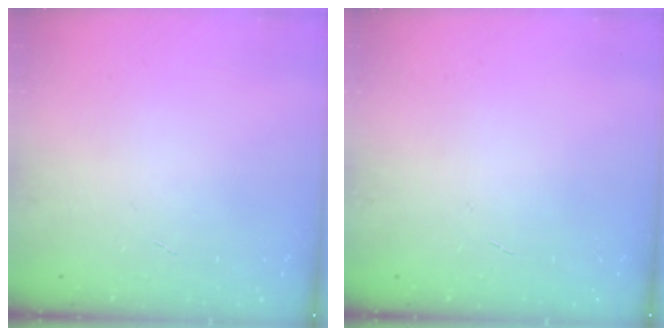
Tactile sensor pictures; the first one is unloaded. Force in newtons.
{"total": 0.0}